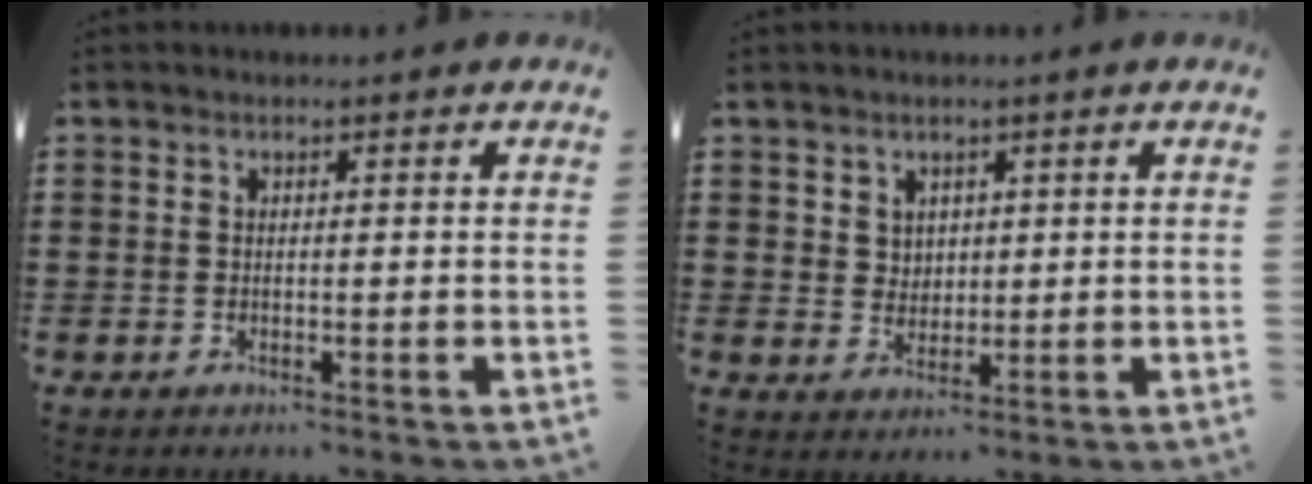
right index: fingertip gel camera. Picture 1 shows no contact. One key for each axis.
{"total": 3.1, "fx": 1.7, "fy": 2.6, "fz": 0.3, "tx": -0.018, "ty": 0.011, "tz": 0.032}